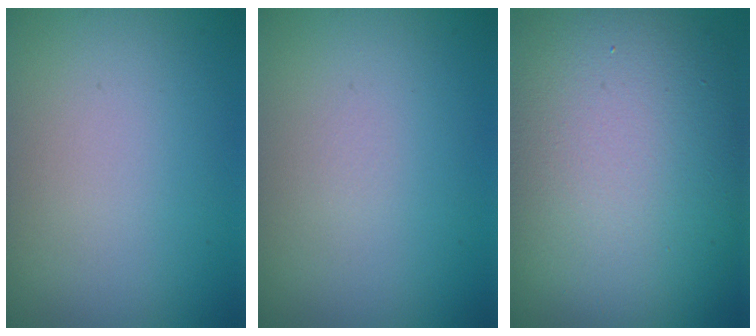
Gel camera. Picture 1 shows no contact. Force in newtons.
{"total": 0.0}
{"total": 15.0, "press": 15.0, "slide": 0.7}